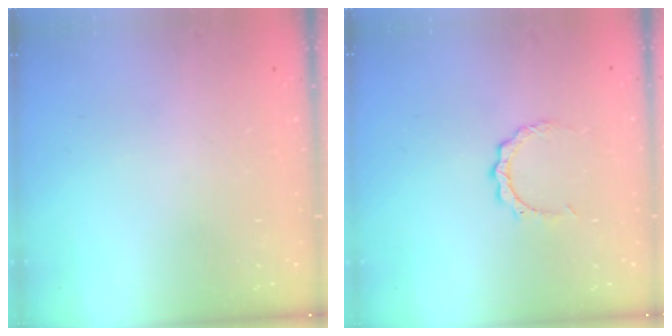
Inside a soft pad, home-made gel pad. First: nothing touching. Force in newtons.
{"total": 3.6, "press": 3.6, "slide": 0.4}